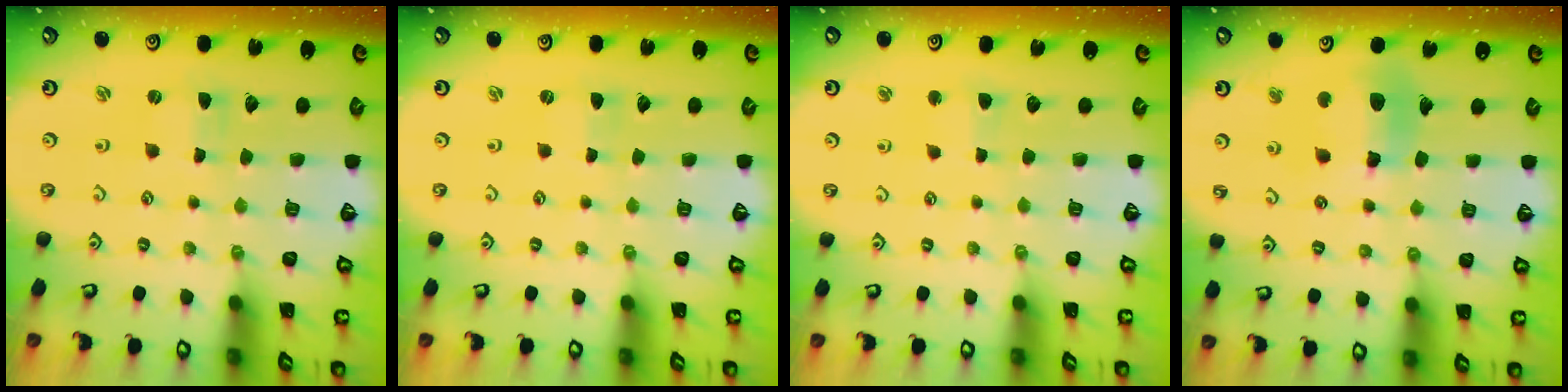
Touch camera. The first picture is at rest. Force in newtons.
{"total": 0.0}
{"total": 2.4, "press": 2.4, "slide": 0.3}
{"total": 11.7, "press": 11.6, "slide": 1.4}